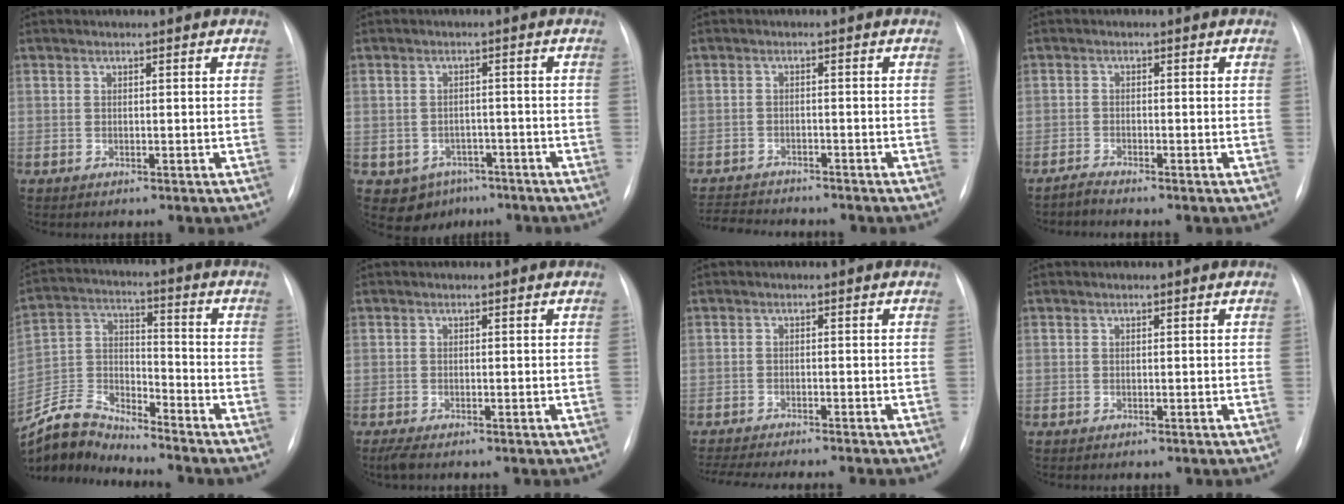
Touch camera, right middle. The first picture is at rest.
{"total": 5.6, "force": [-3.2, 4.4, 1.3], "torque": [-0.016, 0.010, -0.036]}
{"total": 7.5, "force": [-7.1, 1.2, 1.9], "torque": [-0.033, -0.008, -0.110]}
{"total": 1.4, "force": [-1.3, -0.4, 0.0], "torque": [-0.002, -0.007, -0.027]}
{"total": 10.6, "force": [-10.5, 0.3, 0.3], "torque": [-0.016, 0.031, -0.207]}
{"total": 1.5, "force": [-1.1, 0.2, 1.0], "torque": [-0.025, -0.007, -0.022]}
{"total": 11.9, "force": [-10.7, 0.5, 5.3], "torque": [-0.071, -0.013, -0.150]}
{"total": 0.0}